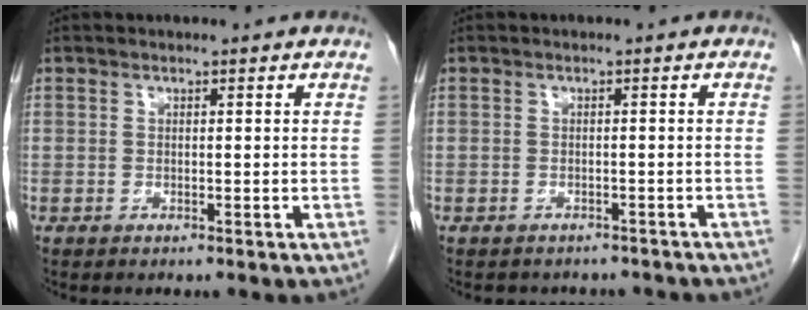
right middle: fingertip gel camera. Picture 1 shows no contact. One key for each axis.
{"total": 6.1, "fx": -5.4, "fy": 2.5, "fz": 1.2, "tx": -0.018, "ty": 0.005, "tz": -0.055}